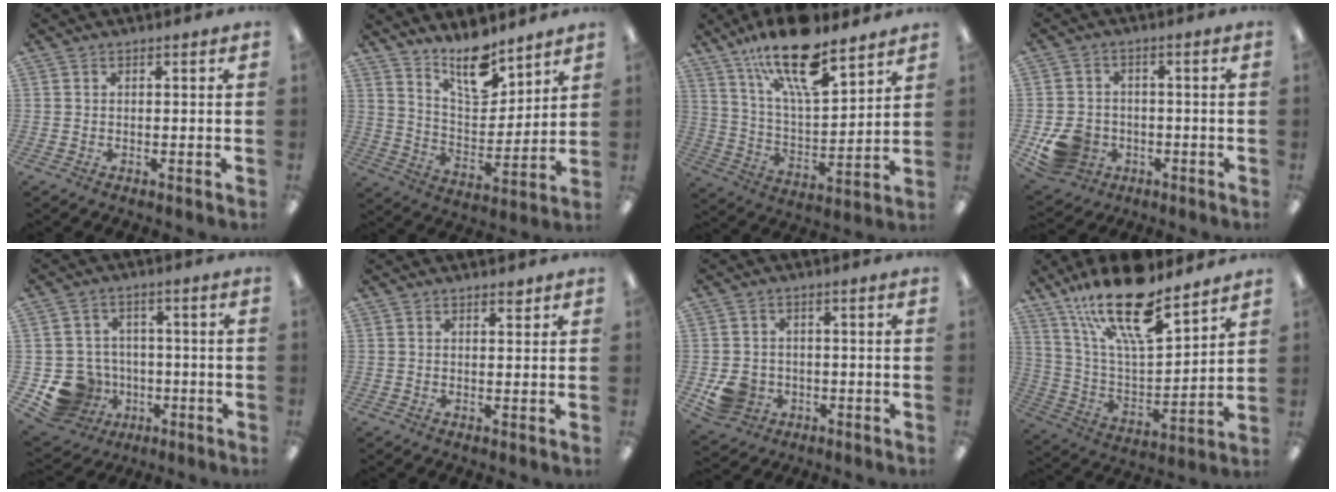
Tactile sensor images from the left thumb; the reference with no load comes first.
{"total": 13.7, "force": [10.8, 5.4, 6.6], "torque": [-0.103, -0.070, 0.190]}
{"total": 20.4, "force": [13.8, 7.1, 13.1], "torque": [-0.219, -0.077, 0.235]}
{"total": 8.6, "force": [-3.3, 7.2, 3.5], "torque": [-0.073, 0.023, -0.053]}
{"total": 10.3, "force": [-3.6, 9.2, 2.8], "torque": [-0.076, 0.028, -0.051]}
{"total": 1.6, "force": [1.4, 0.4, 0.6], "torque": [-0.003, -0.005, 0.024]}
{"total": 5.9, "force": [-1.7, 5.3, 2.1], "torque": [-0.036, 0.016, -0.024]}
{"total": 22.0, "force": [15.2, 7.2, 14.2], "torque": [-0.256, -0.091, 0.259]}